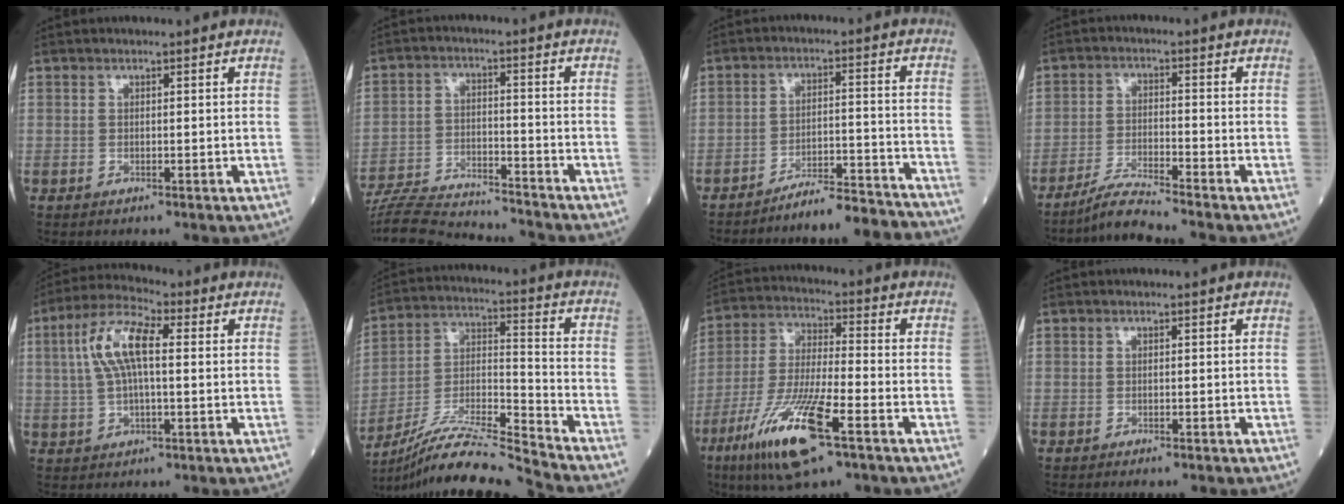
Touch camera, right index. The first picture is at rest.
{"total": 15.5, "force": [-15.0, 0.9, 3.9], "torque": [-0.076, -0.002, -0.238]}
{"total": 11.1, "force": [-10.9, -0.1, 2.2], "torque": [-0.011, 0.023, -0.161]}
{"total": 5.4, "force": [-4.9, -1.3, 1.8], "torque": [-0.041, -0.023, -0.094]}
{"total": 8.7, "force": [1.4, 2.6, 8.2], "torque": [-0.177, 0.024, 0.026]}
{"total": 15.2, "force": [-14.1, -2.3, 5.0], "torque": [-0.092, 0.006, -0.262]}
{"total": 14.8, "force": [-7.7, 2.0, 12.6], "torque": [-0.254, -0.027, -0.138]}
{"total": 1.9, "force": [-1.6, 0.1, 0.9], "torque": [-0.014, -0.004, -0.019]}